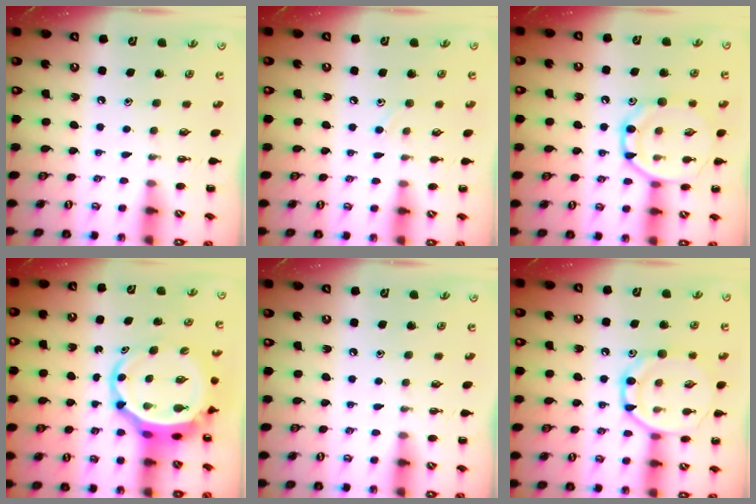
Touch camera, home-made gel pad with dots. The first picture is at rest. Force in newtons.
{"total": 7.1, "press": 6.6, "slide": 2.5}
{"total": 13.9, "press": 13.9, "slide": 0.7}
{"total": 7.2, "press": 6.9, "slide": 2.1}
{"total": 0.0}
{"total": 13.9, "press": 13.9, "slide": 0.7}